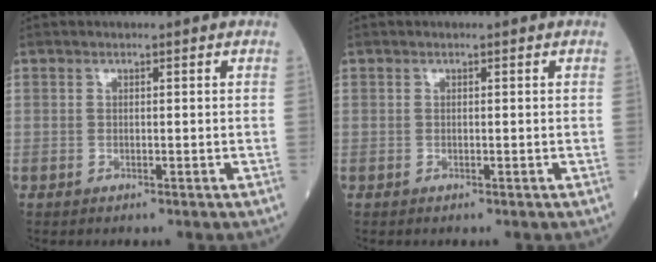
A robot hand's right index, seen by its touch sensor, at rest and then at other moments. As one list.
[{"total": 0.0}]